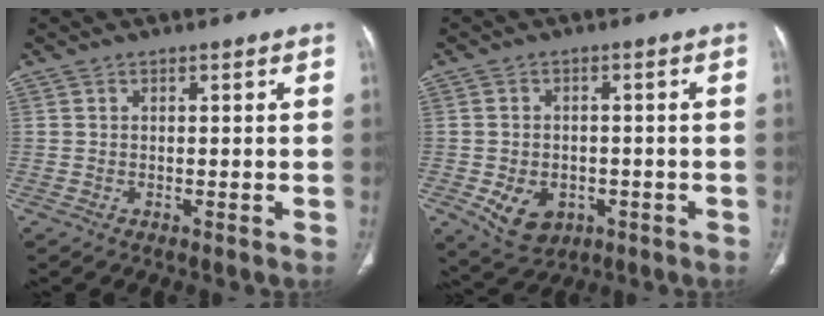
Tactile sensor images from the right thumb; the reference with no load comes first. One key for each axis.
{"total": 7.9, "fx": -2.7, "fy": 5.9, "fz": 4.6, "tx": -0.066, "ty": 0.011, "tz": -0.027}